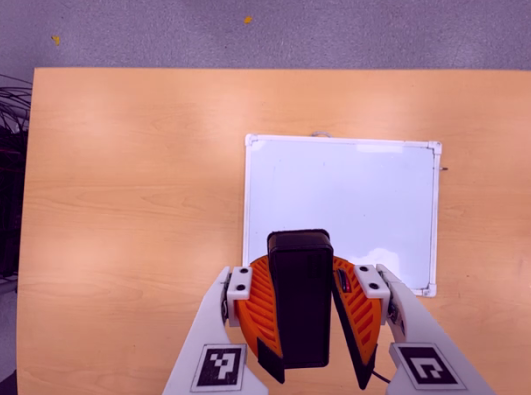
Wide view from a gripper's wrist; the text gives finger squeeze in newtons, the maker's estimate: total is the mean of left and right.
{"total": 10.5, "left": 10.5, "right": 10.5}